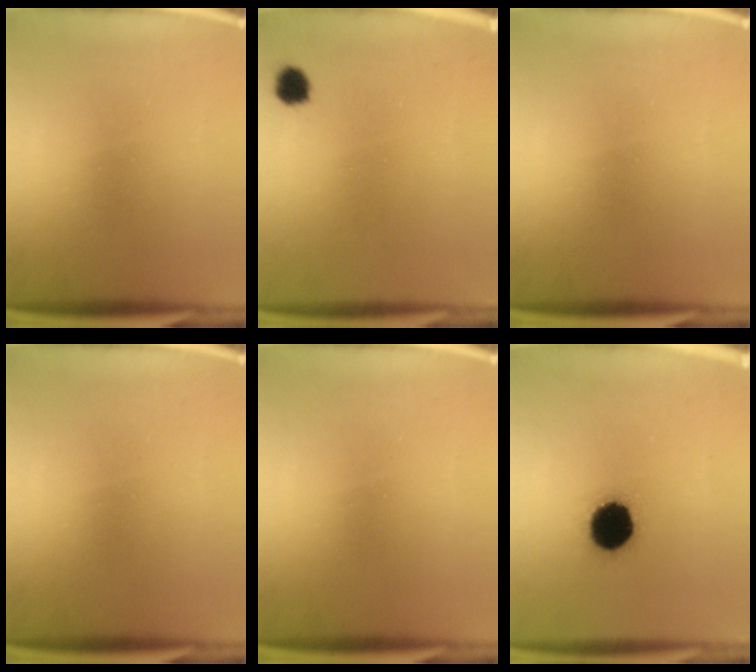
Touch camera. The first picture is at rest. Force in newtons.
{"total": 2.8}
{"total": 0.0}
{"total": 0.0}
{"total": 0.0}
{"total": 14.1}